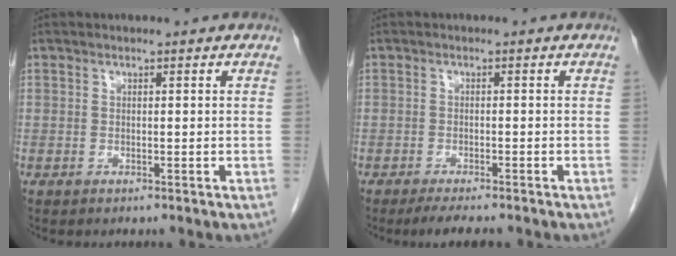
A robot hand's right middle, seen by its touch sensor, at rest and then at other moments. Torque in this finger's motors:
{"motor_torque": [0.97, -0.61, 0.15, 0.08]}